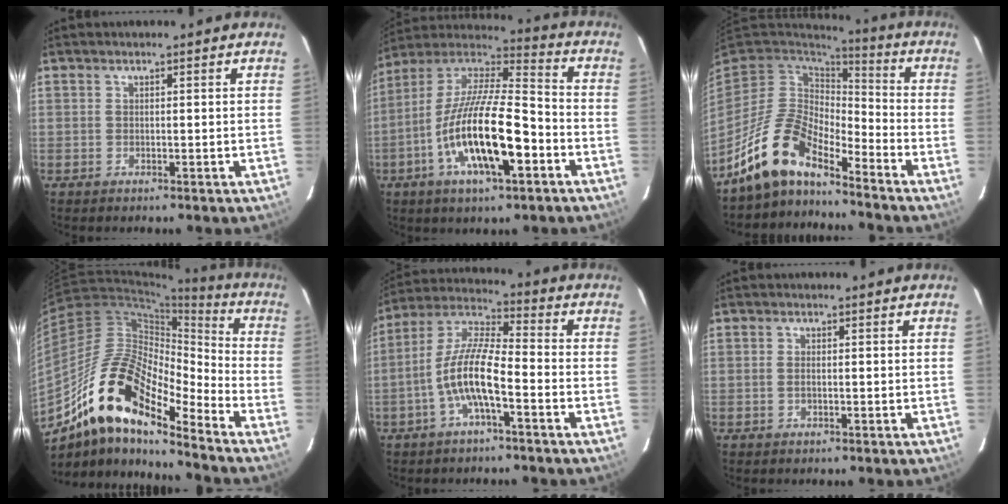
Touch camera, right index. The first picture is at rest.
{"total": 20.1, "force": [-7.3, 6.3, 17.7], "torque": [-0.334, -0.020, -0.137]}
{"total": 12.5, "force": [-10.3, 4.2, 5.7], "torque": [-0.115, 0.006, -0.203]}
{"total": 18.8, "force": [-13.3, 5.8, 12.0], "torque": [-0.203, -0.006, -0.264]}
{"total": 10.3, "force": [-4.1, 2.4, 9.2], "torque": [-0.196, 0.007, -0.080]}
{"total": 1.0, "force": [-0.2, 0.4, 0.9], "torque": [-0.021, 0.000, -0.005]}